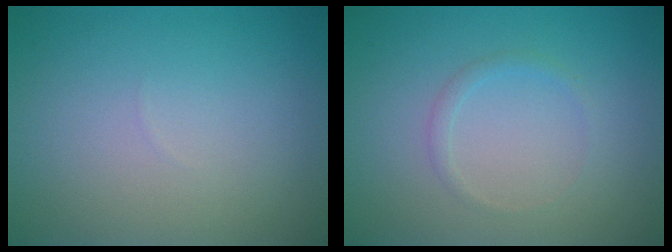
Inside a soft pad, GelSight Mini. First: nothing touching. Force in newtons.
{"total": 0.9, "press": 0.9, "slide": 0.0}